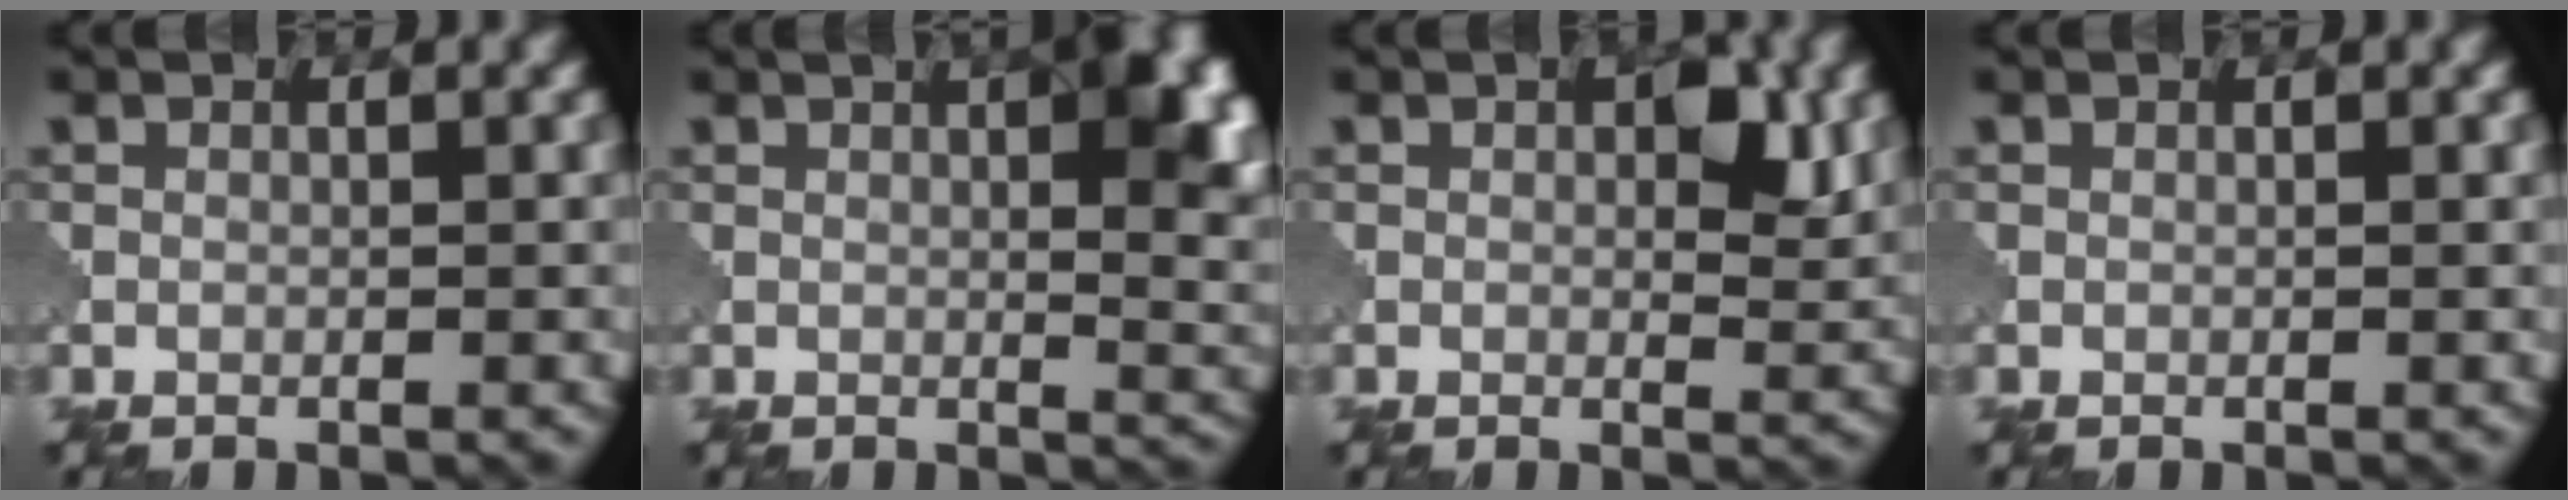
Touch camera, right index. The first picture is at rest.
{"total": 9.5, "force": [2.2, 3.6, 8.5], "torque": [-0.063, 0.006, 0.025]}
{"total": 4.0, "force": [1.2, 2.0, 3.3], "torque": [-0.042, -0.004, 0.018]}
{"total": 0.0}